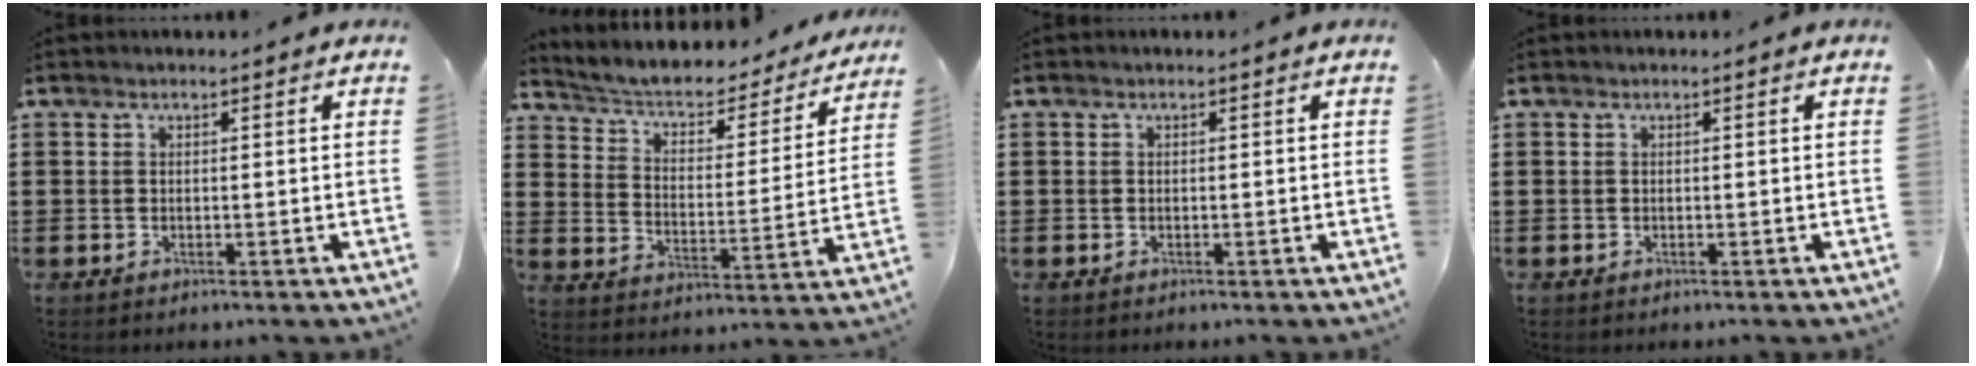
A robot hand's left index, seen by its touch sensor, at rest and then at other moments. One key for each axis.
{"total": 3.6, "fx": 2.7, "fy": 1.7, "fz": 1.6, "tx": -0.050, "ty": -0.024, "tz": 0.035}
{"total": 0.0}
{"total": 0.0}